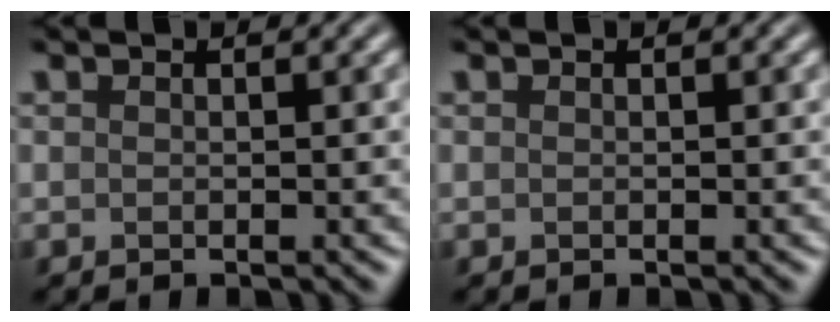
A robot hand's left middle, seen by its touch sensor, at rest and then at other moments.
{"total": 0.0}